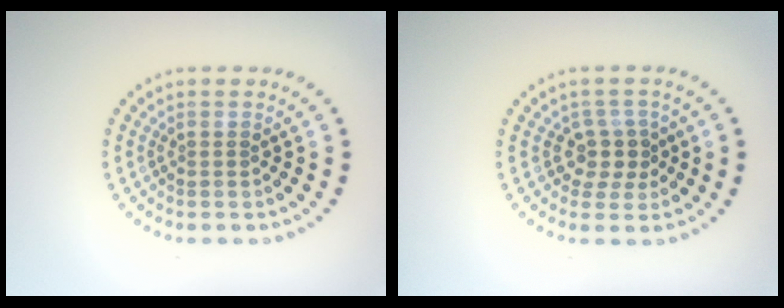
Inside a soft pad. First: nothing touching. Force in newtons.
{"total": 2.4, "press": 1.9, "slide": 1.5}